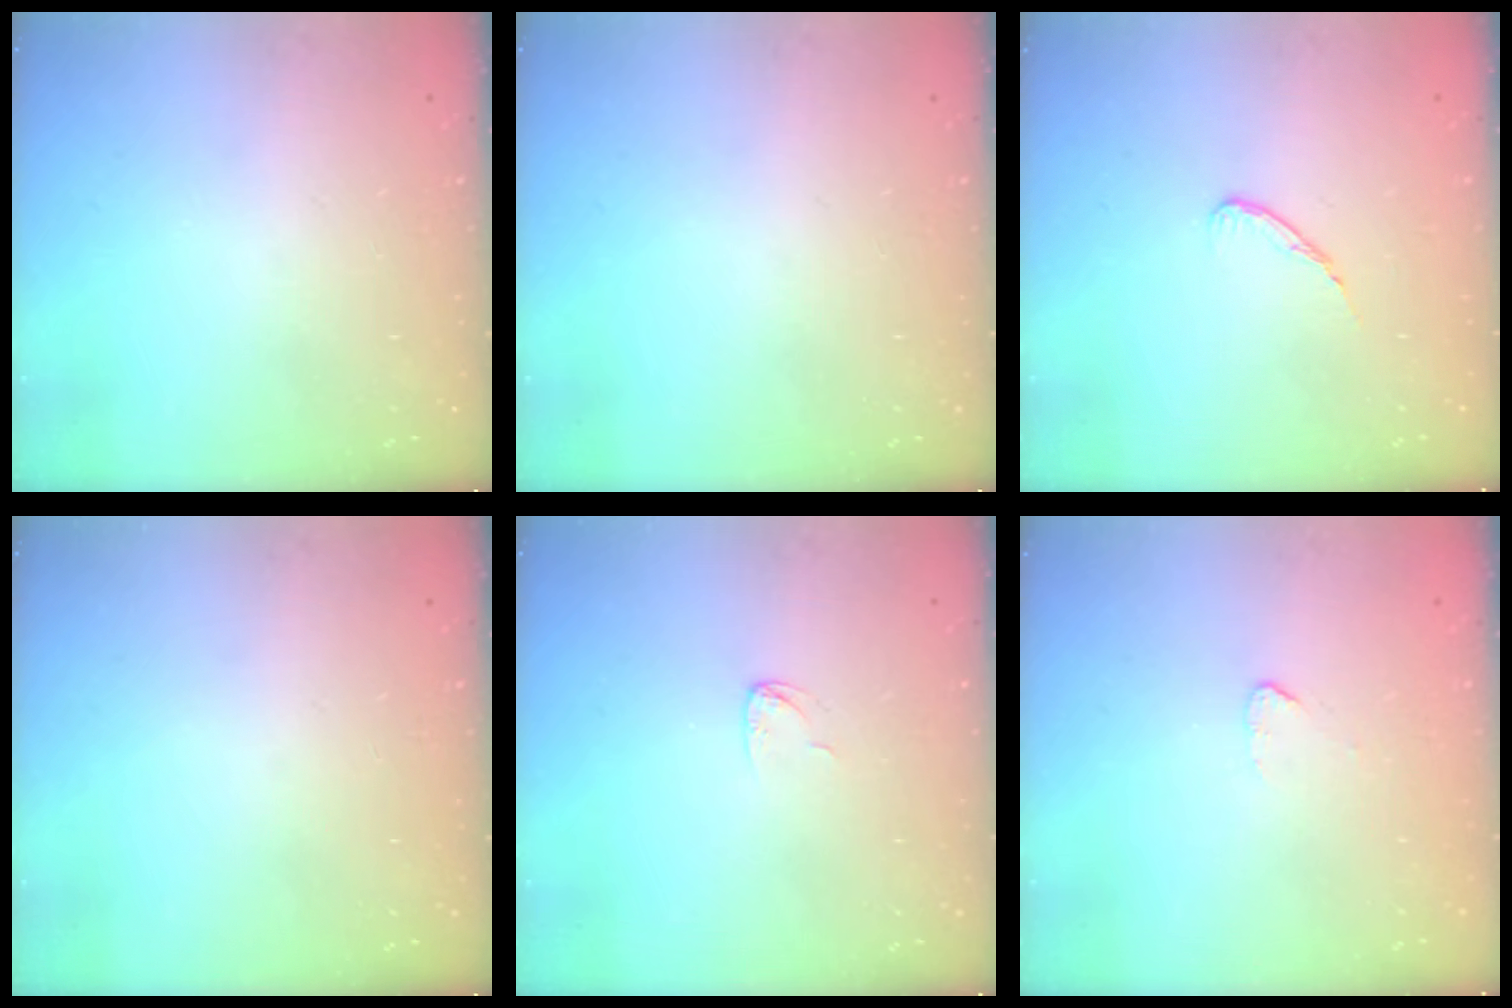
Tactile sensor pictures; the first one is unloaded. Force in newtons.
{"total": 0.0}
{"total": 4.6, "press": 4.6, "slide": 0.5}
{"total": 0.0}
{"total": 3.5, "press": 3.5, "slide": 0.2}
{"total": 2.5, "press": 2.5, "slide": 0.2}